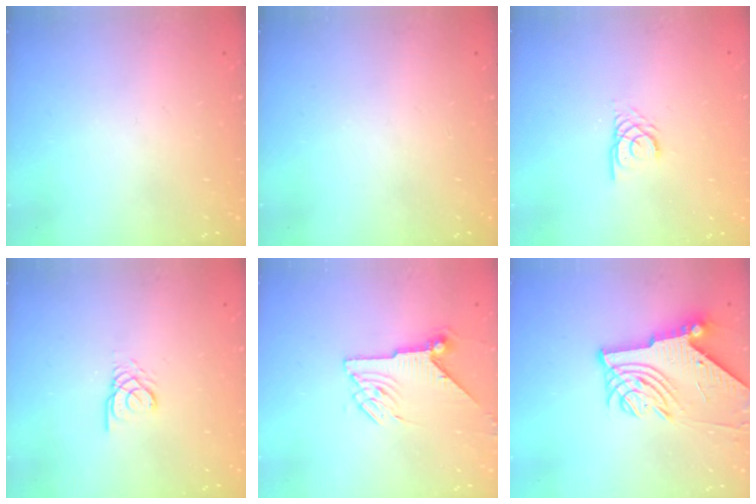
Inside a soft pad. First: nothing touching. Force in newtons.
{"total": 0.0}
{"total": 2.3, "press": 2.3, "slide": 0.1}
{"total": 2.4, "press": 2.4, "slide": 0.1}
{"total": 8.3, "press": 8.3, "slide": 0.3}
{"total": 8.8, "press": 8.7, "slide": 1.1}